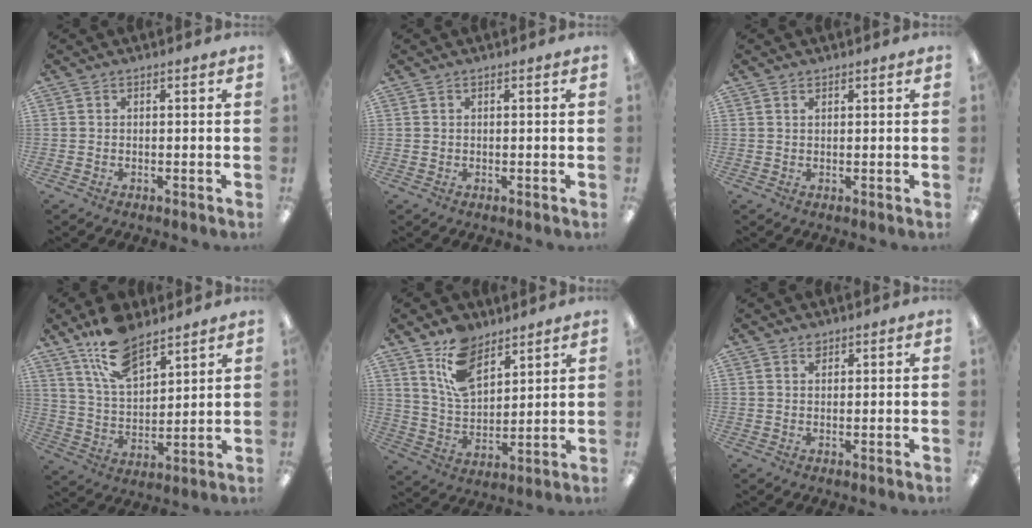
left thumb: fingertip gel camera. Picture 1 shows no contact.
{"total": 0.6, "force": [0.3, 0.4, 0.1], "torque": [-0.003, 0.004, 0.005]}
{"total": 1.1, "force": [0.8, 0.6, 0.4], "torque": [-0.011, 0.000, 0.015]}
{"total": 14.2, "force": [10.1, 6.6, 7.5], "torque": [-0.139, -0.045, 0.186]}
{"total": 12.9, "force": [8.4, 7.0, 6.8], "torque": [-0.132, -0.031, 0.159]}
{"total": 1.5, "force": [1.2, 0.7, 0.5], "torque": [-0.003, -0.005, 0.022]}